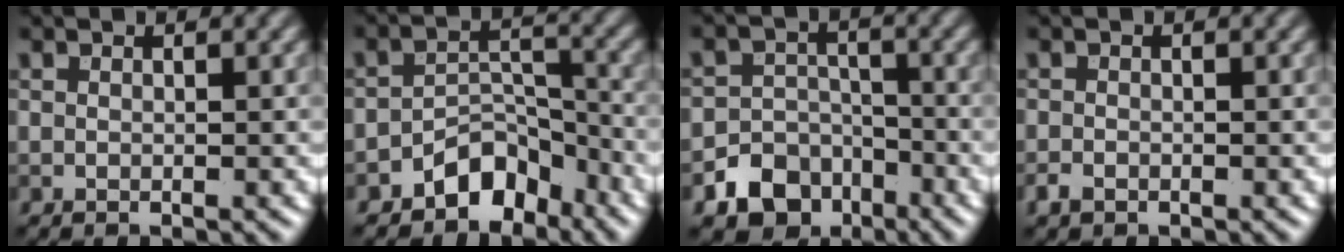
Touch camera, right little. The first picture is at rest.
{"total": 4.2, "force": [-3.1, 2.4, 1.6], "torque": [-0.010, 0.009, -0.056]}
{"total": 5.9, "force": [-3.6, 4.4, 1.6], "torque": [-0.002, -0.007, -0.063]}
{"total": 1.0, "force": [-0.6, 0.7, 0.4], "torque": [-0.005, -0.003, -0.013]}